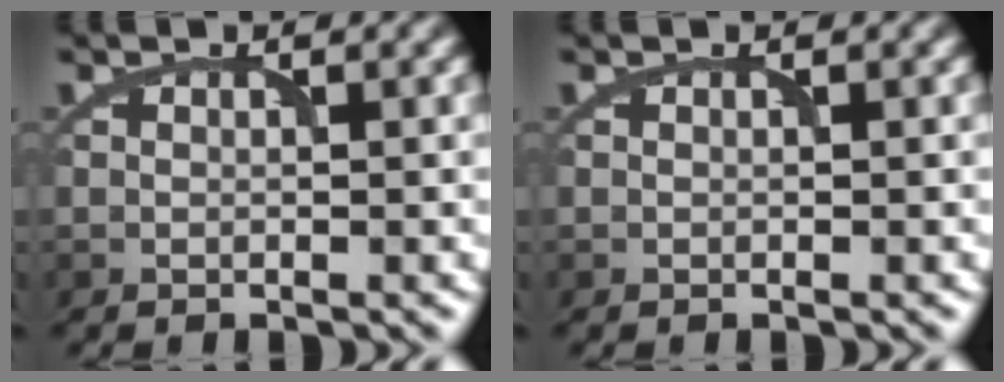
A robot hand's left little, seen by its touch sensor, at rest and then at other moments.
{"total": 0.0}